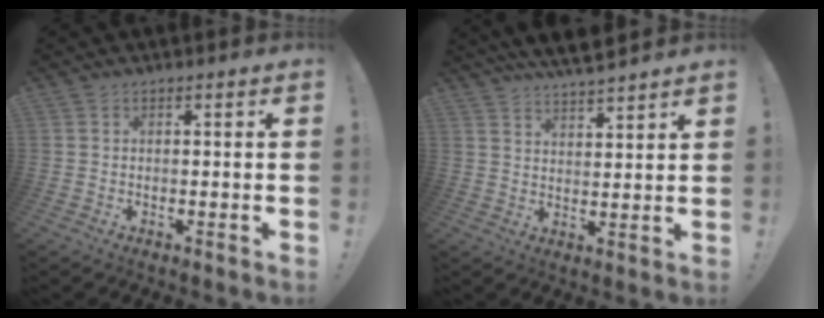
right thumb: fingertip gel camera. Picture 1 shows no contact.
{"total": 6.4, "force": [5.9, 1.1, 2.3], "torque": [-0.045, -0.040, 0.108]}